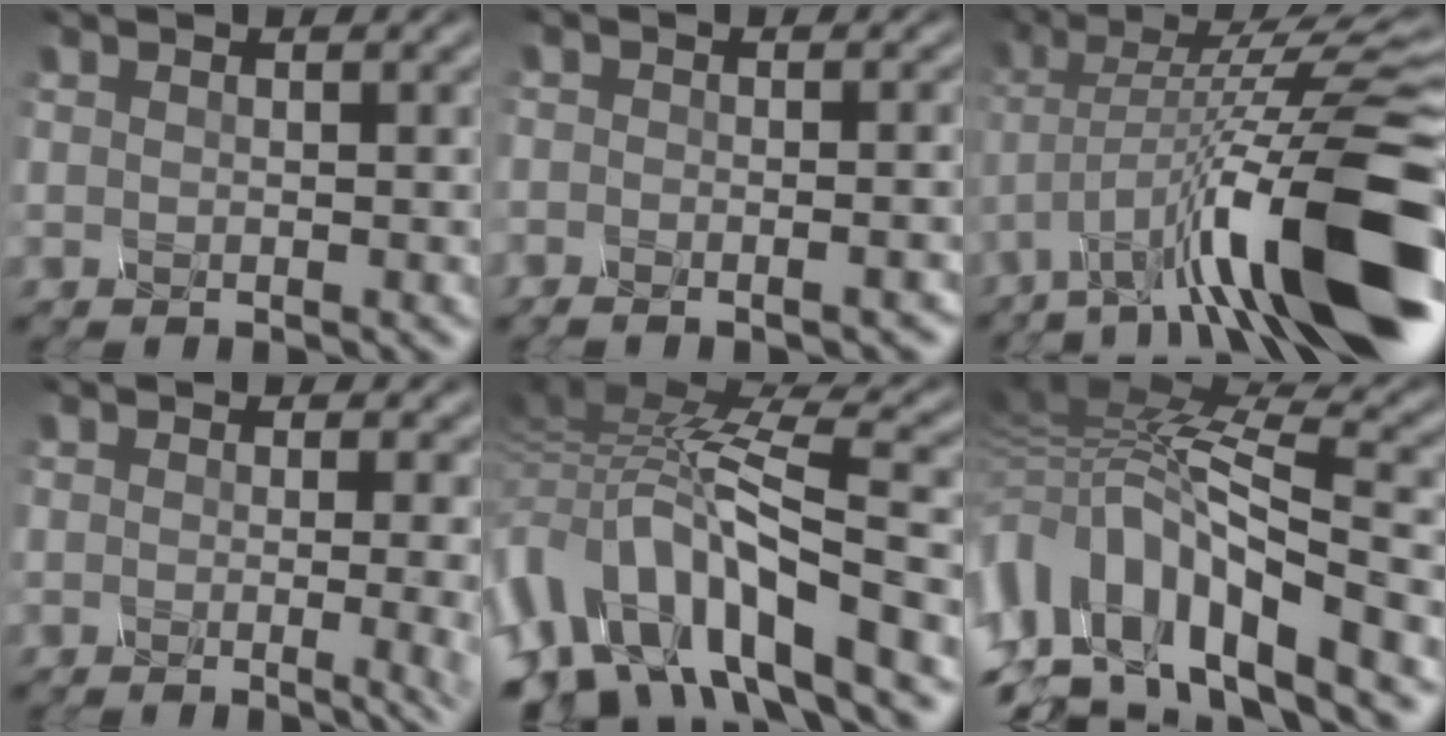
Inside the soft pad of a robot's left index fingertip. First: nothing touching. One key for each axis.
{"total": 2.4, "fx": -2.1, "fy": 0.4, "fz": 1.0, "tx": 0.005, "ty": 0.006, "tz": -0.009}
{"total": 13.2, "fx": -5.7, "fy": 2.1, "fz": 11.7, "tx": -0.208, "ty": 0.014, "tz": -0.067}
{"total": 7.6, "fx": -0.1, "fy": 3.9, "fz": 6.5, "tx": -0.045, "ty": 0.028, "tz": 0.006}
{"total": 11.3, "fx": -3.8, "fy": 4.9, "fz": 9.4, "tx": -0.210, "ty": 0.010, "tz": -0.038}
{"total": 13.2, "fx": -4.9, "fy": 6.1, "fz": 10.6, "tx": -0.243, "ty": 0.005, "tz": -0.045}